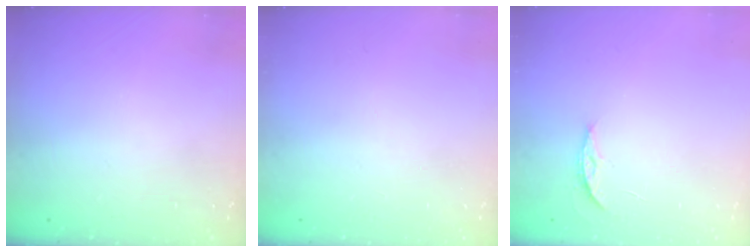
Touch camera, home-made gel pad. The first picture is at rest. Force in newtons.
{"total": 0.0}
{"total": 3.5, "press": 3.5, "slide": 0.4}